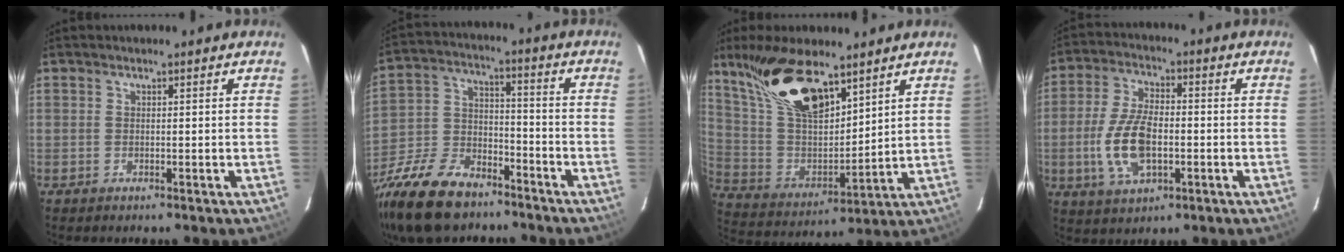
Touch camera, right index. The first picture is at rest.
{"total": 22.9, "force": [-16.5, 11.3, 11.2], "torque": [-0.265, -0.002, -0.285]}
{"total": 18.7, "force": [12.4, 7.3, 11.9], "torque": [-0.235, 0.021, 0.253]}
{"total": 11.7, "force": [-2.4, 5.9, 9.8], "torque": [-0.206, 0.000, -0.040]}